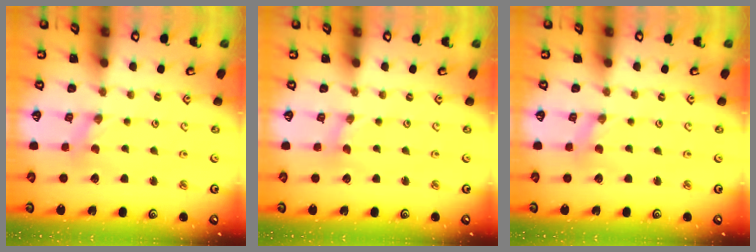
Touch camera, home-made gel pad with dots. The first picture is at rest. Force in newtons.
{"total": 0.0}
{"total": 0.0}